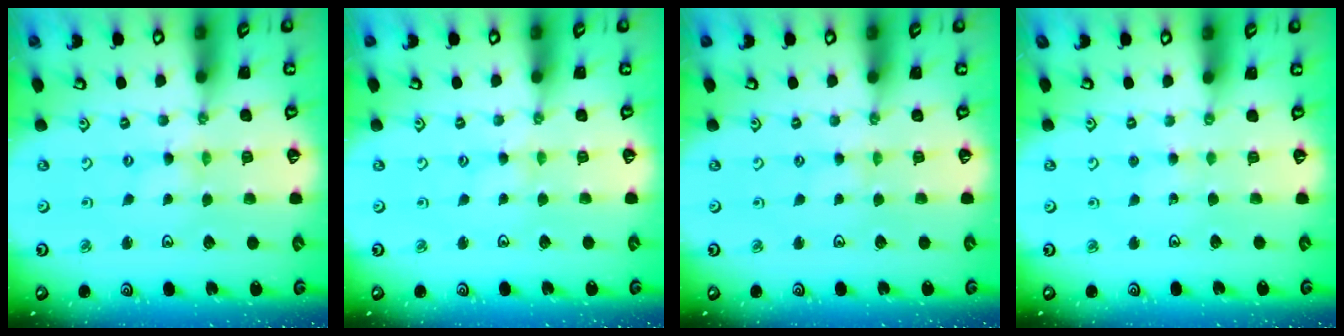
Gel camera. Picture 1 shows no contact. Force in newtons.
{"total": 1.8, "press": 1.8, "slide": 0.2}
{"total": 1.7, "press": 1.7, "slide": 0.4}
{"total": 2.5, "press": 2.5, "slide": 0.4}